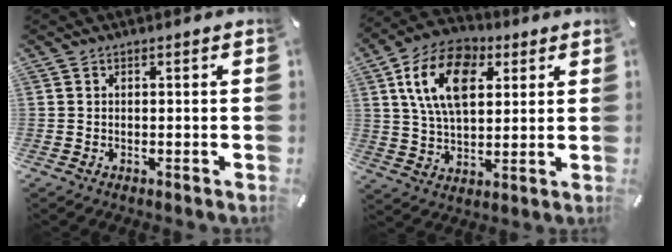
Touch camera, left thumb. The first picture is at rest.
{"total": 15.9, "force": [5.8, 10.1, 10.9], "torque": [-0.208, 0.004, 0.101]}